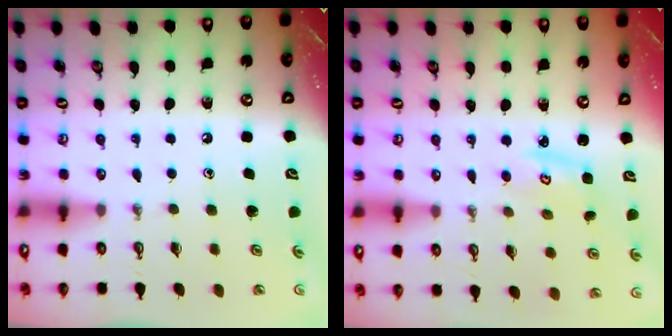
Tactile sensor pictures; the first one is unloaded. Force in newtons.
{"total": 2.7, "press": 2.7, "slide": 0.1}